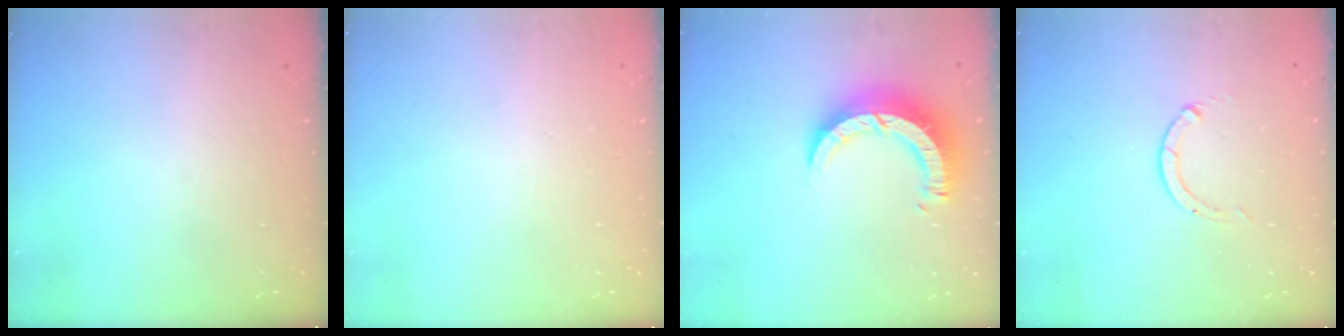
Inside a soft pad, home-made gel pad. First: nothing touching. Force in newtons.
{"total": 2.6, "press": 2.6, "slide": 0.2}
{"total": 9.7, "press": 9.6, "slide": 1.0}
{"total": 0.0}